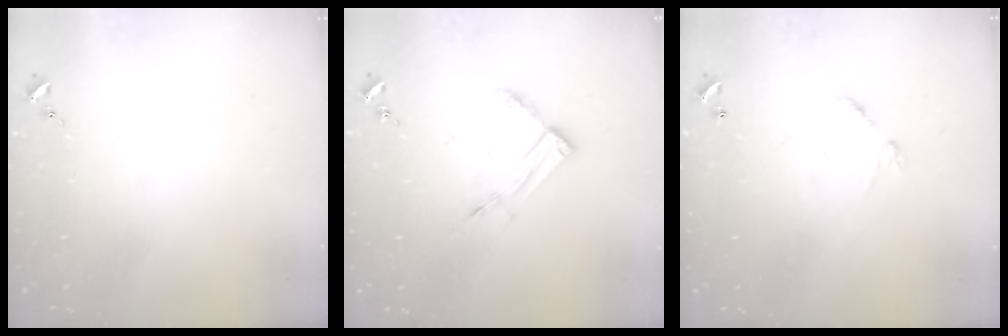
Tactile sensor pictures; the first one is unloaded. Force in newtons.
{"total": 7.4, "press": 7.4, "slide": 0.6}
{"total": 5.8, "press": 5.8, "slide": 0.4}